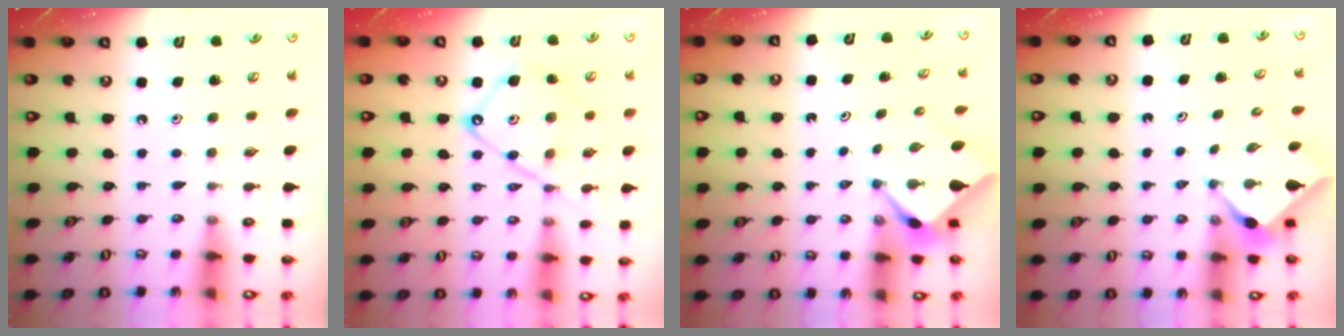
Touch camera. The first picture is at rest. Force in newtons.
{"total": 14.6, "press": 14.5, "slide": 1.5}
{"total": 2.4, "press": 2.4, "slide": 0.3}
{"total": 3.1, "press": 3.1, "slide": 0.4}